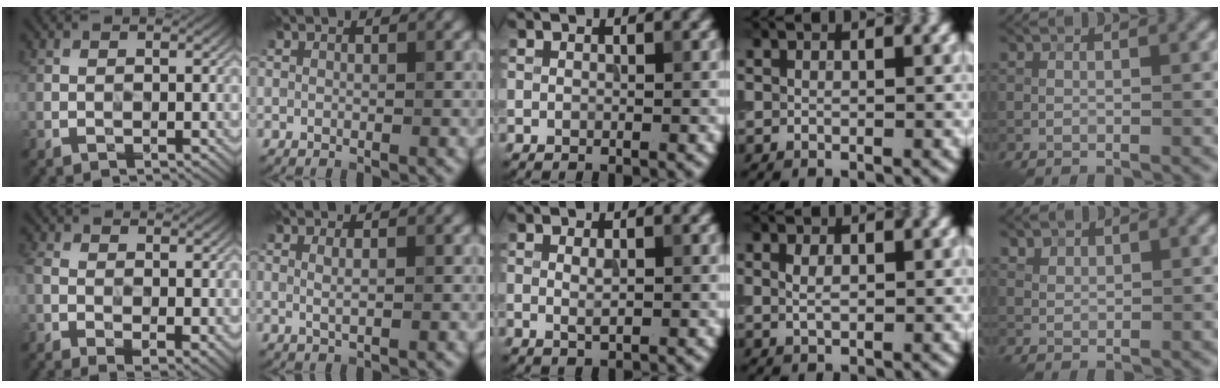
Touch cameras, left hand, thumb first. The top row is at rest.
{"thumb": {"total": 6.4, "force": [-1.3, 3.7, 5.1], "torque": [-0.124, -0.013, -0.020]}, "index": {"total": 1.2, "force": [0.3, 0.4, 1.1], "torque": [-0.018, -0.001, 0.004]}, "middle": {"total": 1.2, "force": [0.1, 0.4, 1.1], "torque": [-0.023, -0.002, 0.004]}, "ring": {"total": 1.4, "force": [0.3, 0.8, 1.1], "torque": [-0.024, -0.001, 0.008]}, "little": {"total": 1.5, "force": [1.1, 0.8, 0.4], "torque": [-0.011, -0.007, 0.031]}}